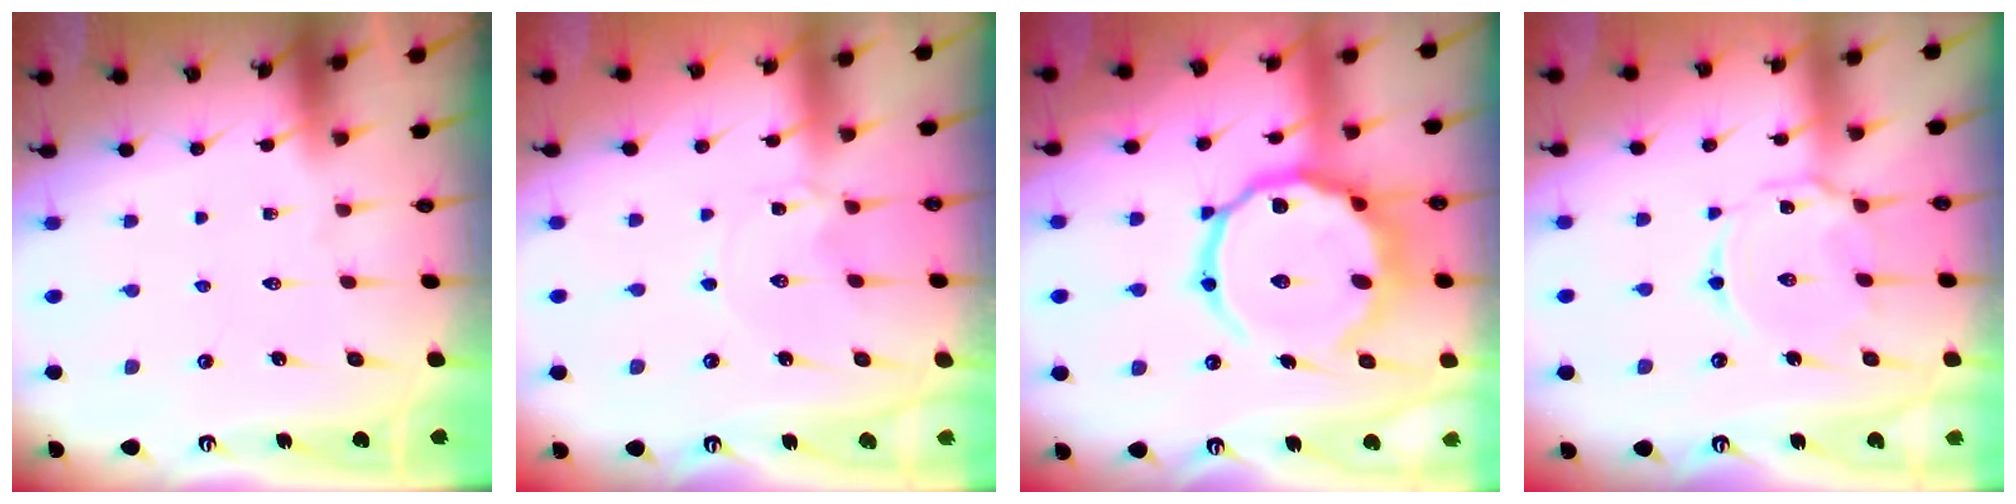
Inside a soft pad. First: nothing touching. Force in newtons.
{"total": 1.8, "press": 1.8, "slide": 0.3}
{"total": 18.9, "press": 18.9, "slide": 1.7}
{"total": 6.7, "press": 6.7, "slide": 0.5}